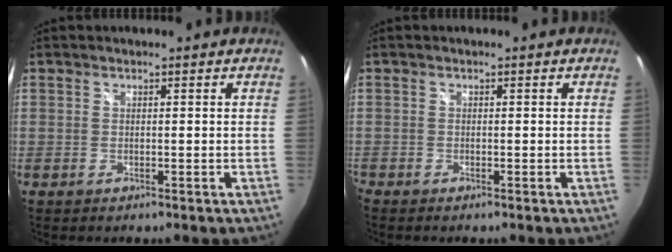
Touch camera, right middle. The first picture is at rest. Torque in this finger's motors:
{"motor_torque": [1.06, -1.08, 0.29, 0.21]}